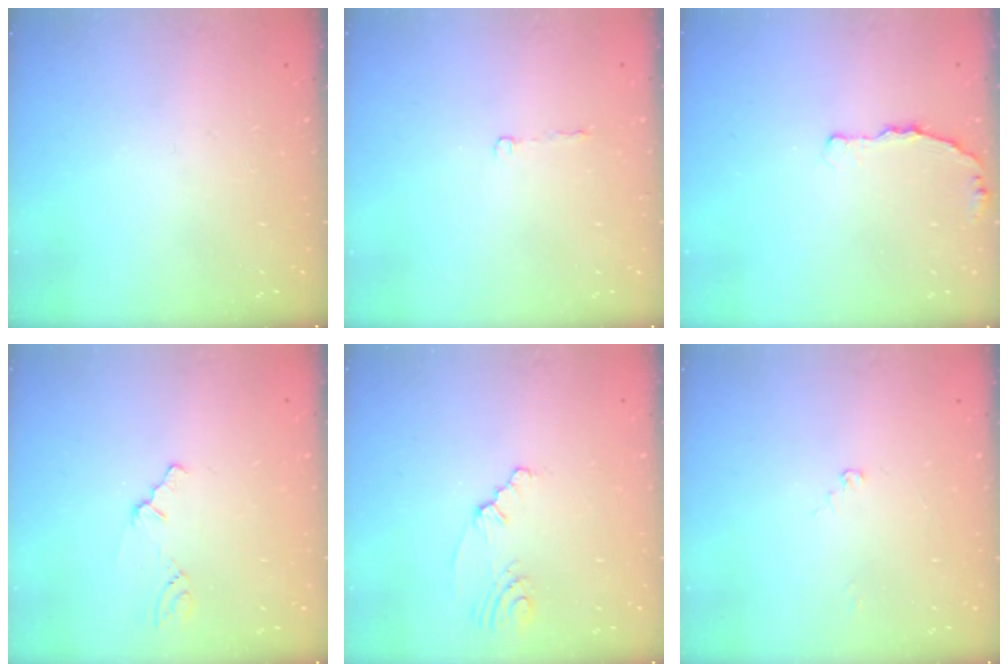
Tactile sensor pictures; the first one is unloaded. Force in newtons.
{"total": 2.2, "press": 2.2, "slide": 0.4}
{"total": 3.7, "press": 3.7, "slide": 0.4}
{"total": 0.8, "press": 0.8, "slide": 0.2}
{"total": 2.3, "press": 2.0, "slide": 1.2}
{"total": 2.0, "press": 2.0, "slide": 0.2}